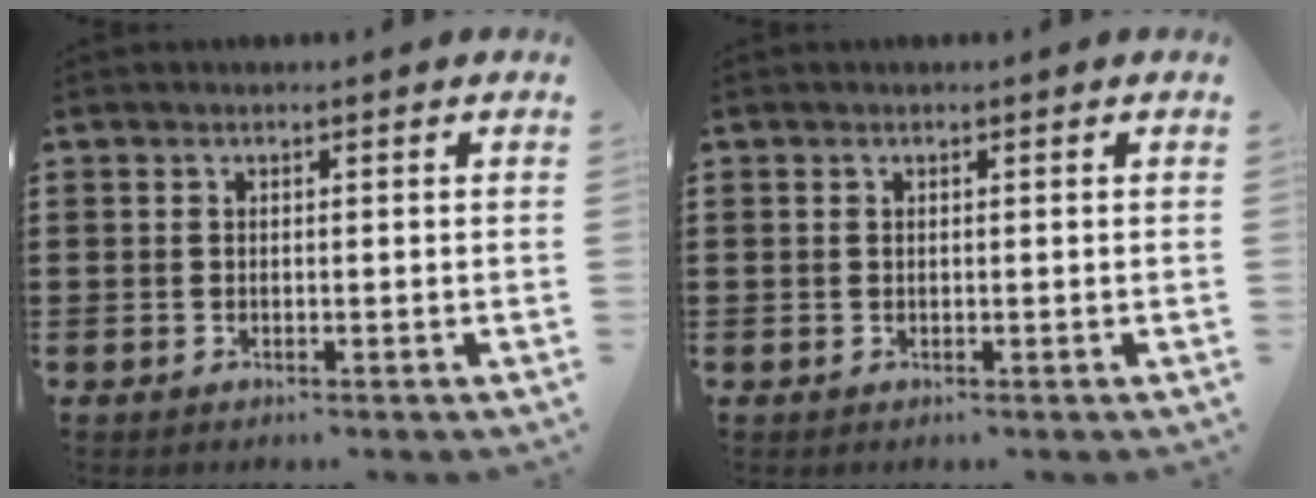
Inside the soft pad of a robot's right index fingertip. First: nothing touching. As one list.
[{"total": 0.0}]